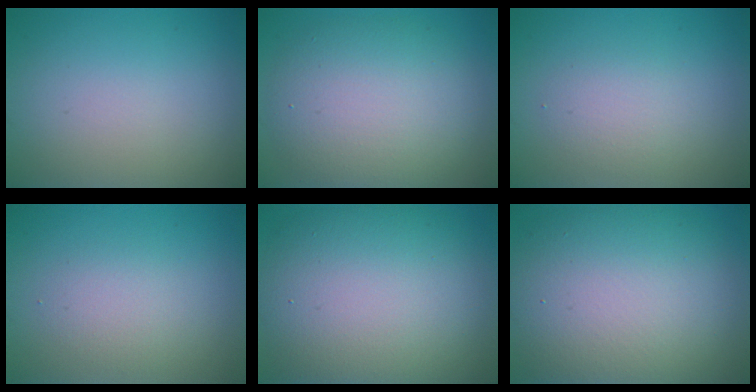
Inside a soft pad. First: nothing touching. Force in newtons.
{"total": 7.9, "press": 7.9, "slide": 0.2}
{"total": 2.1, "press": 2.1, "slide": 0.0}
{"total": 2.0, "press": 2.0, "slide": 0.1}
{"total": 12.9, "press": 12.9, "slide": 0.7}
{"total": 13.0, "press": 13.0, "slide": 0.6}